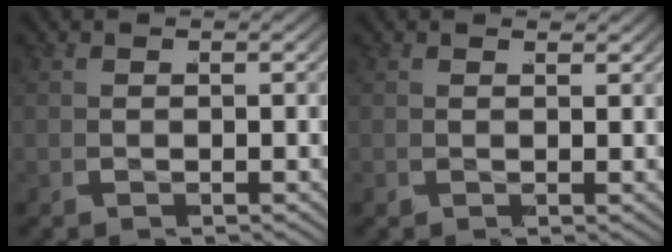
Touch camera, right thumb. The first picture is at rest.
{"total": 0.8, "force": [0.8, -0.3, -0.1], "torque": [-0.002, -0.002, 0.013]}